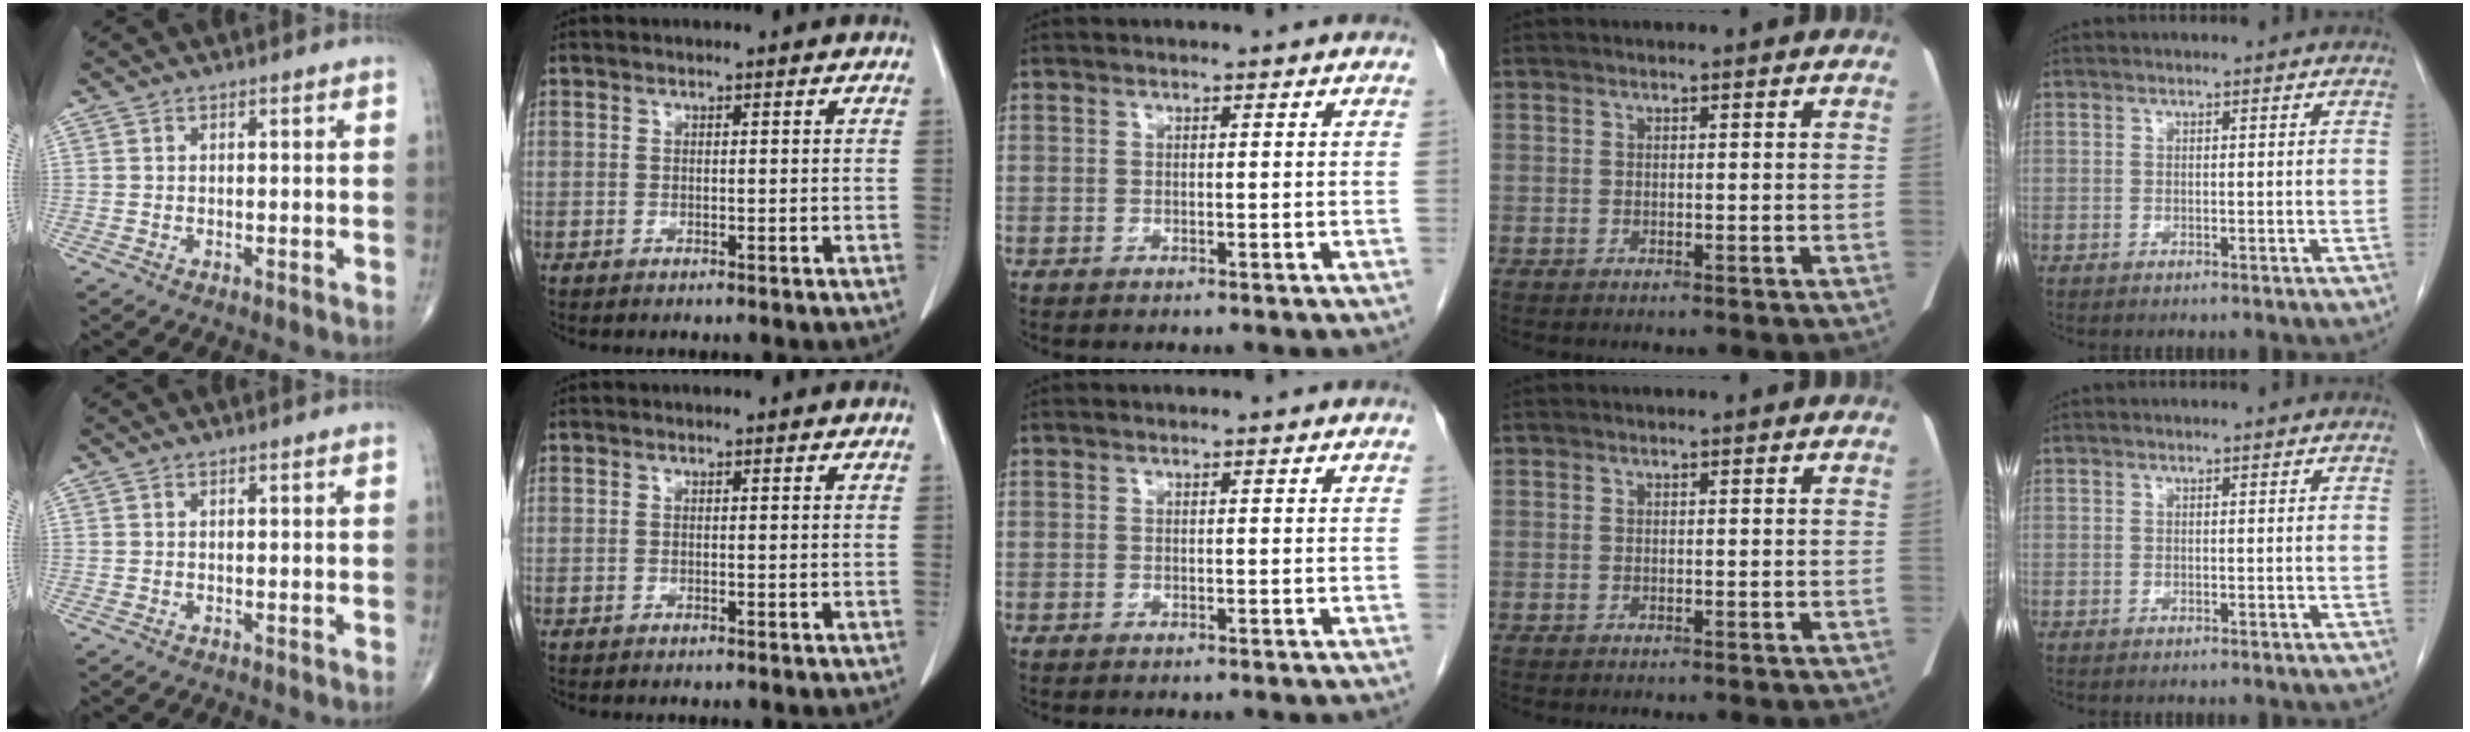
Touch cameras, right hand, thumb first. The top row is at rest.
{}